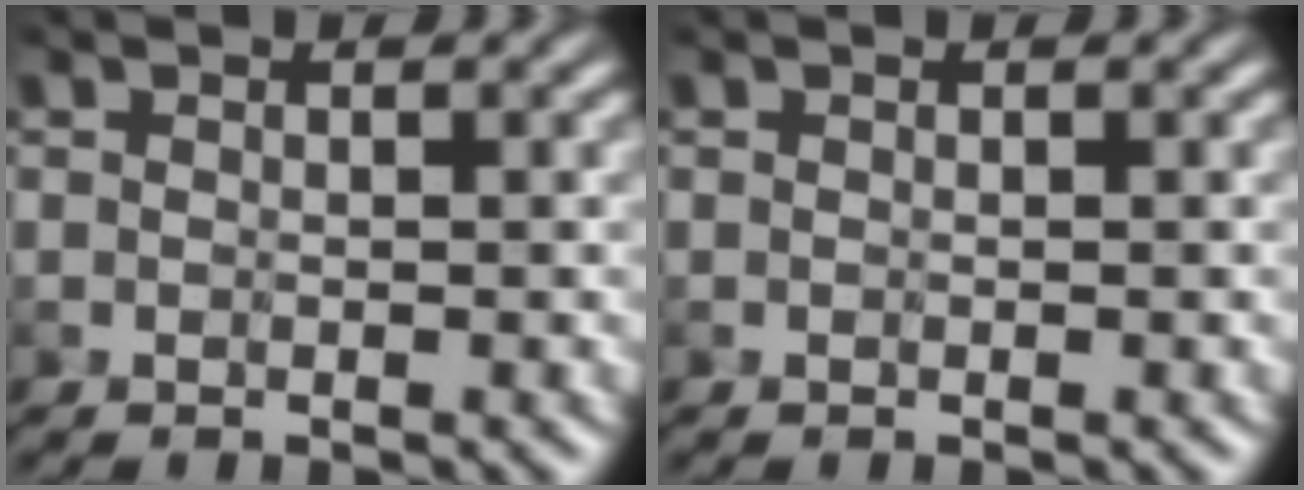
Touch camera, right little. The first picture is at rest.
{"total": 0.0}